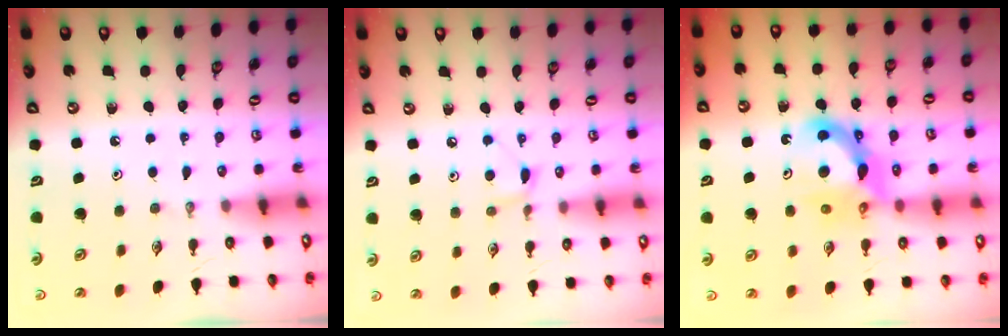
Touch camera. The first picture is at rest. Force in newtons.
{"total": 6.1, "press": 6.0, "slide": 0.7}
{"total": 10.8, "press": 10.7, "slide": 1.1}